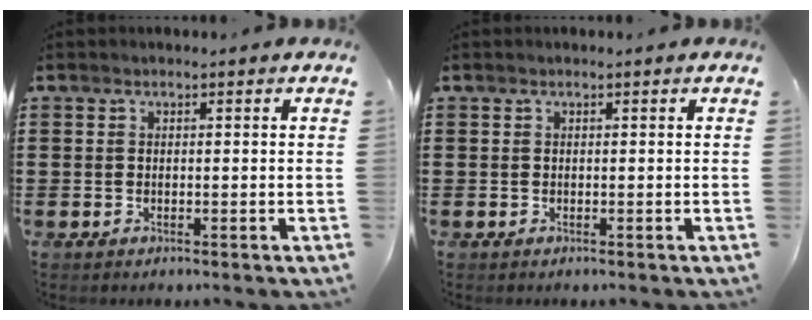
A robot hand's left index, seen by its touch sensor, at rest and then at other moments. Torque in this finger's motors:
{"motor_torque": [0.02, -0.02, 0.00, 0.00]}